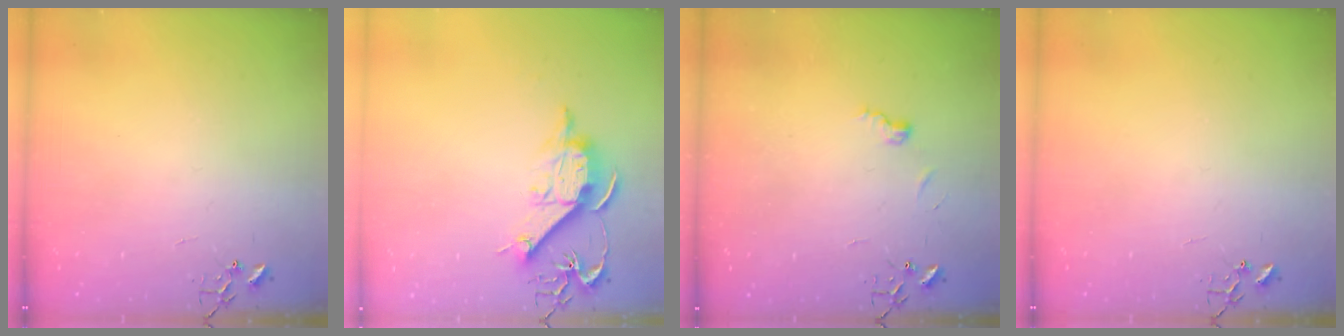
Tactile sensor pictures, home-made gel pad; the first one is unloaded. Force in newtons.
{"total": 11.7, "press": 11.7, "slide": 0.6}
{"total": 5.5, "press": 5.5, "slide": 0.6}
{"total": 0.0}